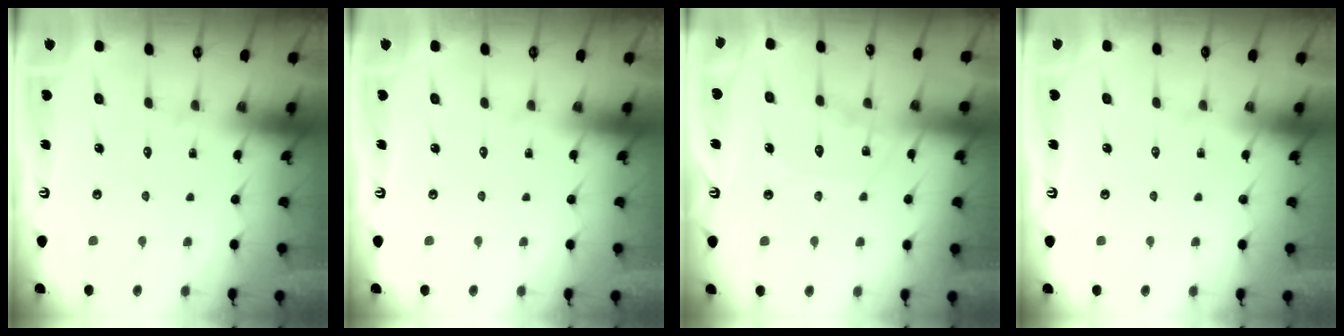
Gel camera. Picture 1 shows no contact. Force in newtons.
{"total": 0.0}
{"total": 9.9, "press": 9.8, "slide": 0.8}
{"total": 0.0}